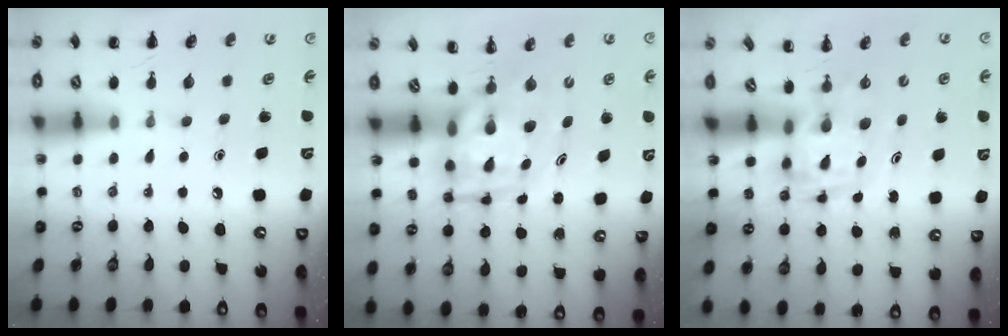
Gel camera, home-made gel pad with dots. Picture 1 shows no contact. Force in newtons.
{"total": 6.2, "press": 5.9, "slide": 1.9}
{"total": 3.4, "press": 3.4, "slide": 0.6}